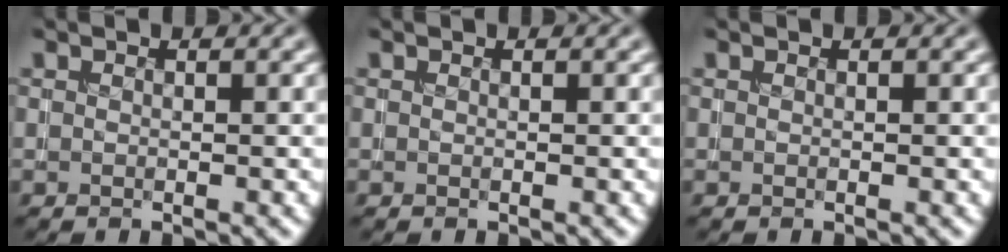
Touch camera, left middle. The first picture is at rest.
{"total": 0.0}
{"total": 0.0}